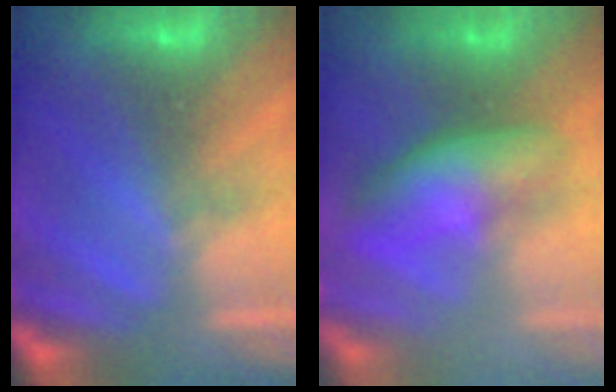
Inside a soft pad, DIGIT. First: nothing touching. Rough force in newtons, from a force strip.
{"total": 4.5}